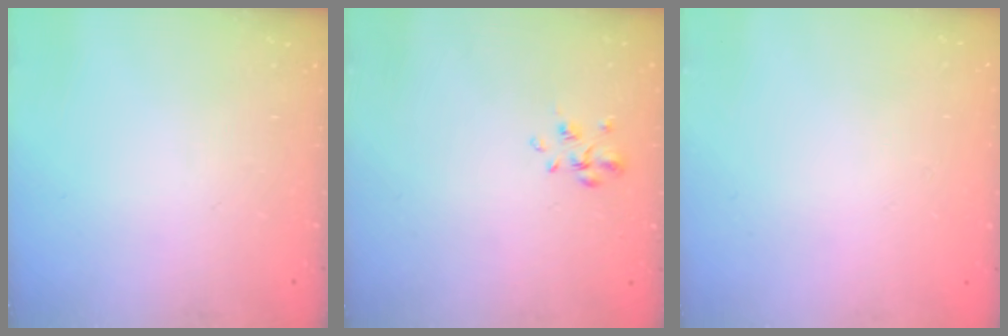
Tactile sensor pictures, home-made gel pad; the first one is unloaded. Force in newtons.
{"total": 2.5, "press": 2.4, "slide": 0.9}
{"total": 1.8, "press": 1.8, "slide": 0.2}